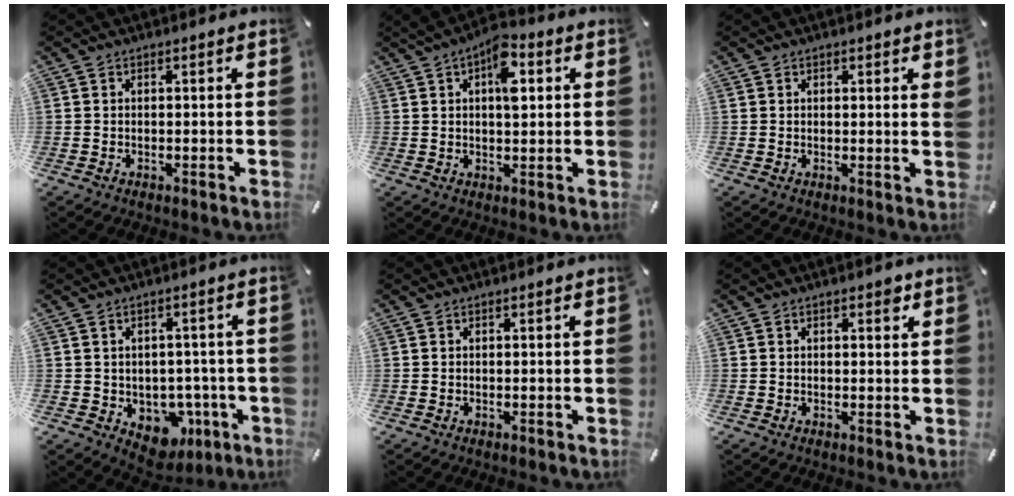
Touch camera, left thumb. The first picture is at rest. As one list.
[{"total": 8.4, "force": [2.6, 4.3, 6.7], "torque": [-0.086, -0.007, 0.037]}, {"total": 1.1, "force": [0.6, 0.4, 0.8], "torque": [-0.001, -0.006, 0.008]}, {"total": 7.6, "force": [-2.2, 6.5, 3.3], "torque": [-0.032, 0.006, -0.027]}, {"total": 0.0}, {"total": 1.8, "force": [0.6, 1.0, 1.3], "torque": [-0.012, -0.001, 0.006]}]